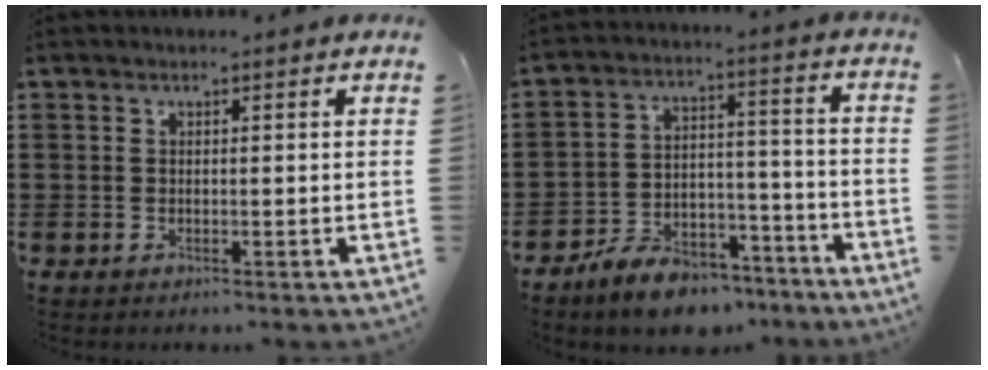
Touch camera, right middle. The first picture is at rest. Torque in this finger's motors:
{"motor_torque": [0.48, -0.24, 0.21, 0.15]}